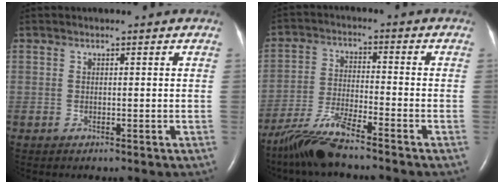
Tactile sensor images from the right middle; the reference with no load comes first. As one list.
[{"total": 8.2, "force": [-6.9, 0.0, 4.5], "torque": [-0.096, -0.028, -0.133]}]